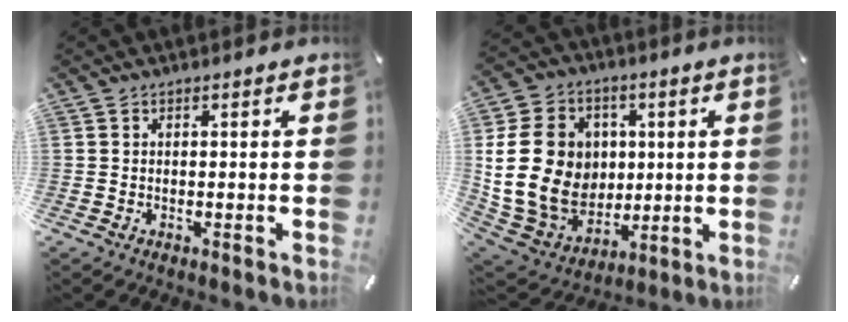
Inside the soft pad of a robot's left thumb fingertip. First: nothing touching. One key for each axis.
{"total": 21.7, "fx": 2.2, "fy": 18.1, "fz": 11.7, "tx": -0.225, "ty": -0.005, "tz": 0.056}